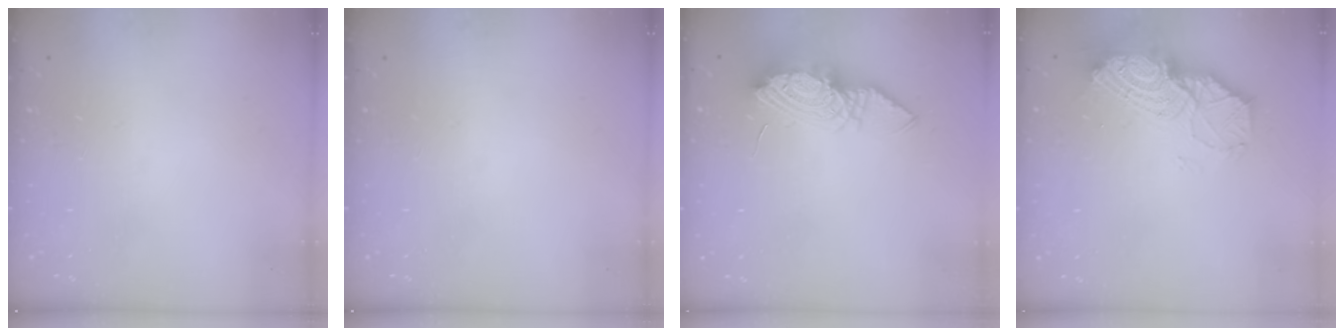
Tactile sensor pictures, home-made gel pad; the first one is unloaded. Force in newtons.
{"total": 0.0}
{"total": 11.2, "press": 11.1, "slide": 1.0}
{"total": 15.1, "press": 15.0, "slide": 1.5}